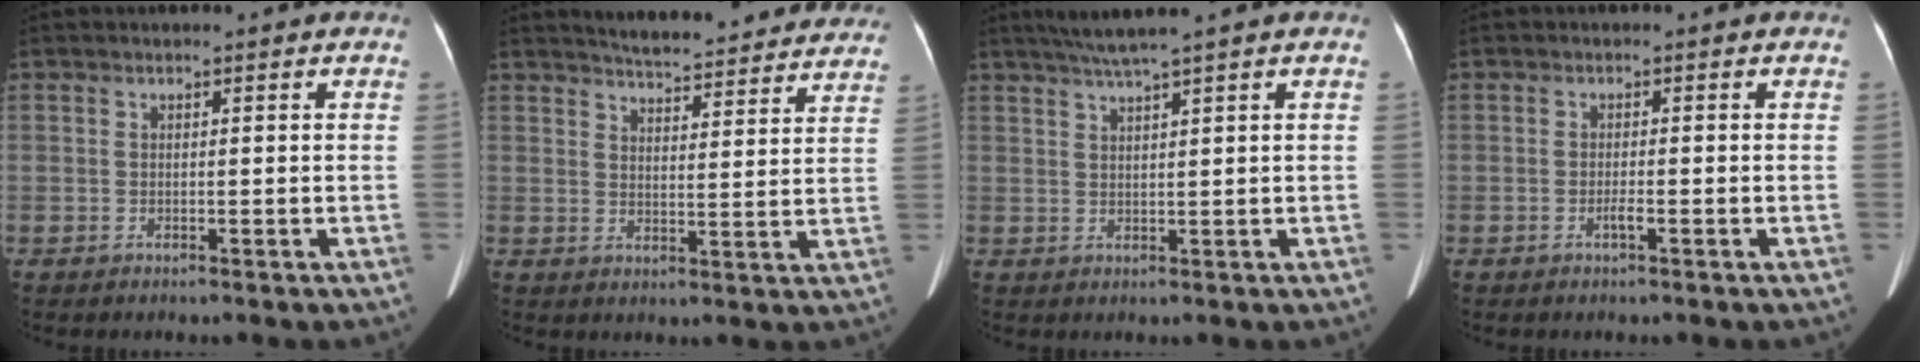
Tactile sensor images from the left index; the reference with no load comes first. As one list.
[{"total": 20.2, "force": [18.8, 3.5, 6.3], "torque": [-0.079, -0.025, 0.223]}, {"total": 3.9, "force": [3.1, -1.2, 2.1], "torque": [-0.043, 0.004, 0.062]}, {"total": 1.0, "force": [-0.6, 0.0, 0.8], "torque": [-0.020, 0.000, -0.012]}]